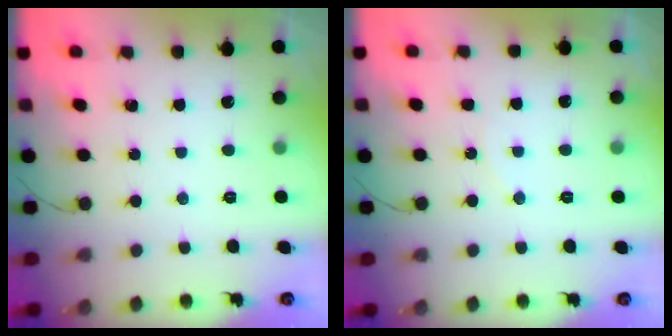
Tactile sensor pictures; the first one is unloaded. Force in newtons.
{"total": 4.8, "press": 4.8, "slide": 0.6}